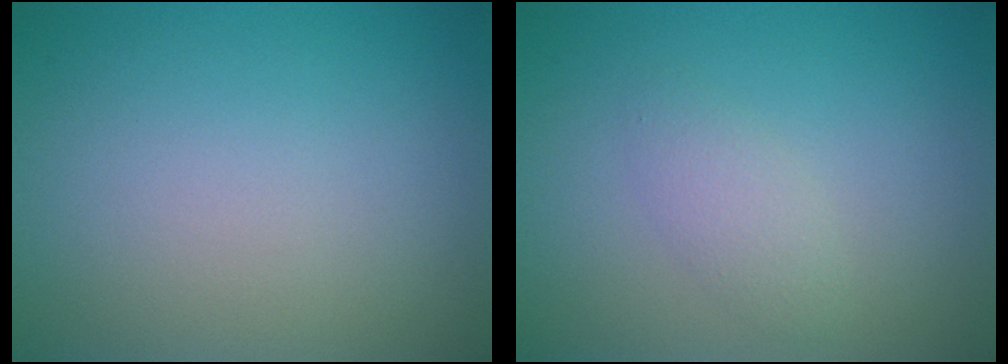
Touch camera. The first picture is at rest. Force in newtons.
{"total": 1.7, "press": 1.6, "slide": 0.0}